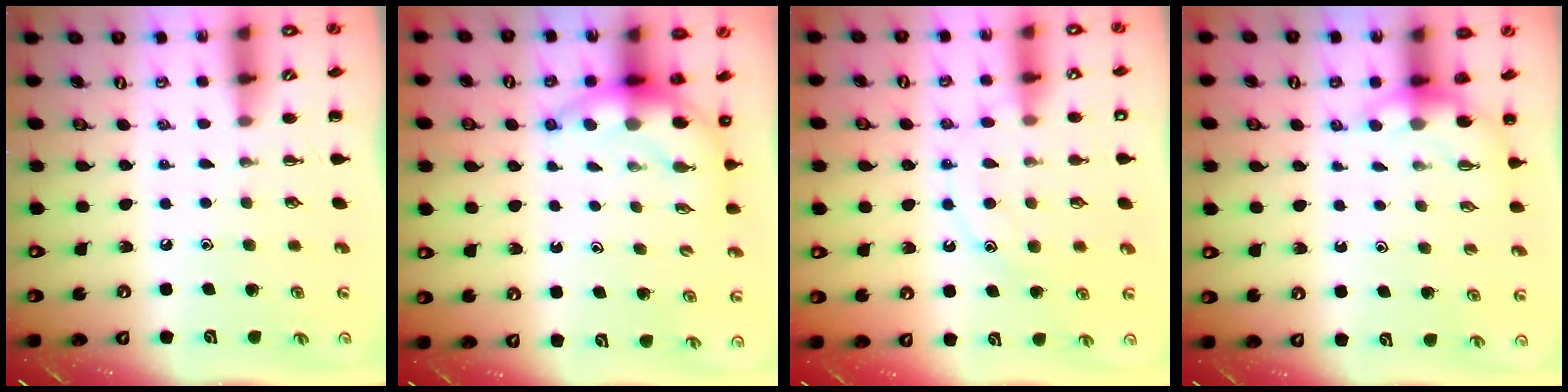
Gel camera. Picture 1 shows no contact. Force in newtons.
{"total": 7.0, "press": 6.9, "slide": 1.3}
{"total": 13.5, "press": 13.4, "slide": 0.8}
{"total": 4.3, "press": 4.2, "slide": 1.0}